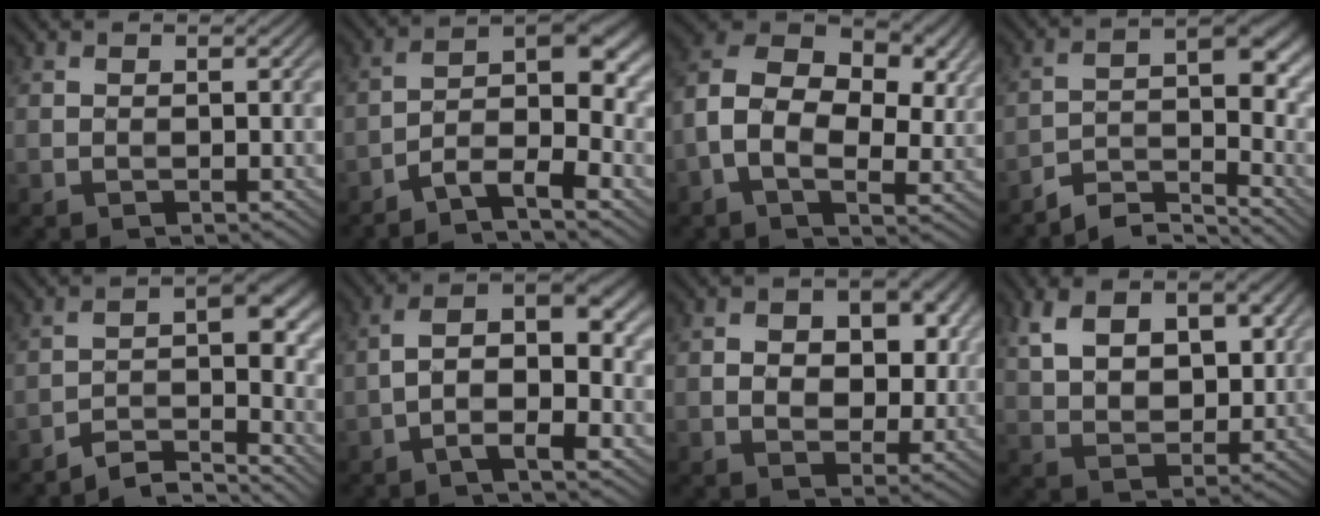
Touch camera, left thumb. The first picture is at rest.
{"total": 7.8, "force": [-4.8, 2.1, 5.8], "torque": [-0.084, 0.010, -0.096]}
{"total": 12.1, "force": [0.3, 8.2, 8.9], "torque": [-0.183, 0.005, -0.005]}
{"total": 6.5, "force": [-5.1, 2.0, 3.4], "torque": [-0.043, 0.002, -0.101]}
{"total": 5.9, "force": [-4.8, 1.3, 3.3], "torque": [-0.046, 0.007, -0.087]}
{"total": 7.7, "force": [-1.7, 3.2, 6.8], "torque": [-0.112, 0.017, -0.036]}
{"total": 7.9, "force": [1.2, 5.4, 5.6], "torque": [-0.089, -0.008, 0.017]}
{"total": 10.2, "force": [3.4, 6.1, 7.4], "torque": [-0.150, -0.001, 0.069]}